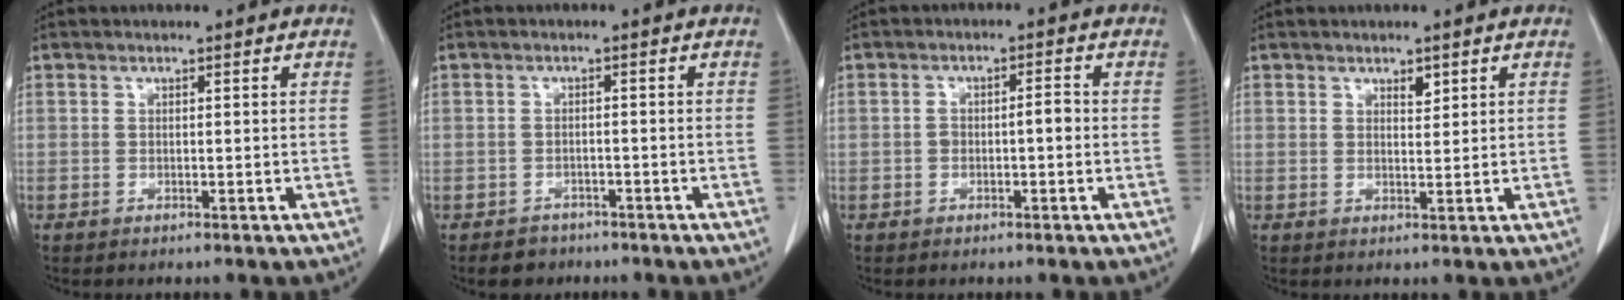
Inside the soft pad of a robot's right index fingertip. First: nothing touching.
{"total": 3.7, "force": [-2.6, 2.7, 0.4], "torque": [-0.010, 0.008, -0.036]}
{"total": 3.6, "force": [-0.5, 1.6, 3.2], "torque": [-0.060, 0.020, -0.006]}
{"total": 2.1, "force": [1.2, 1.0, 1.4], "torque": [-0.024, -0.003, 0.023]}